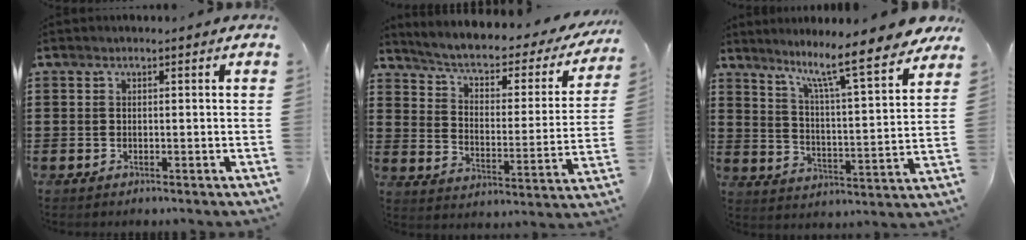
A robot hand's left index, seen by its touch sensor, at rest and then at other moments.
{"total": 4.2, "force": [2.7, 1.5, 2.9], "torque": [-0.070, -0.021, 0.035]}
{"total": 9.9, "force": [8.4, 0.1, 5.4], "torque": [-0.114, -0.067, 0.128]}